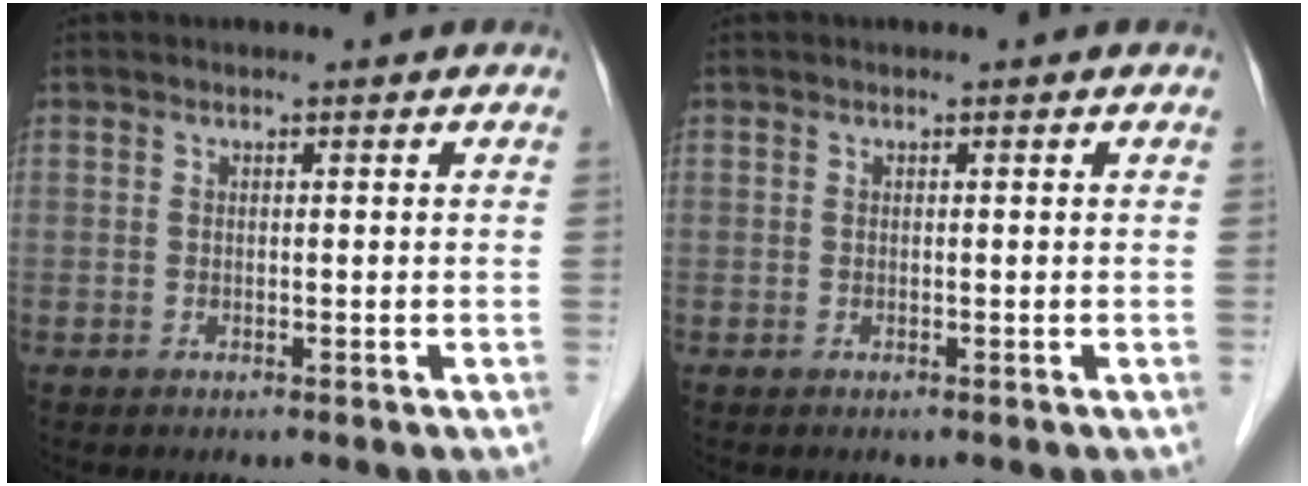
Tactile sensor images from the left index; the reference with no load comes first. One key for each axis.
{"total": 0.0}